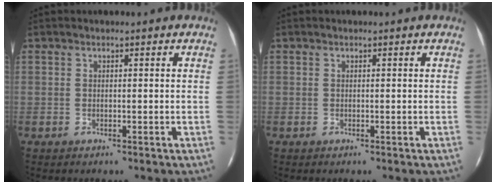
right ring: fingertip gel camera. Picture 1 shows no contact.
{"total": 0.0}